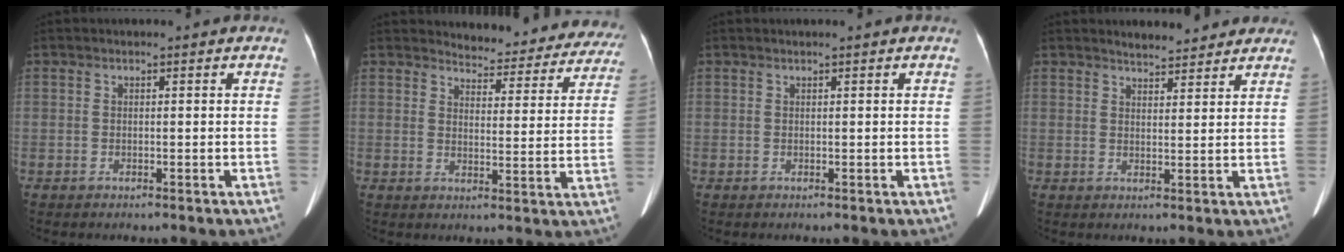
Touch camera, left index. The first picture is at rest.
{"total": 16.4, "force": [15.7, 4.0, 2.8], "torque": [-0.001, -0.049, 0.159]}
{"total": 0.8, "force": [0.7, -0.1, 0.4], "torque": [-0.010, 0.010, 0.015]}
{"total": 5.9, "force": [5.5, 1.6, 1.6], "torque": [-0.020, 0.013, 0.068]}